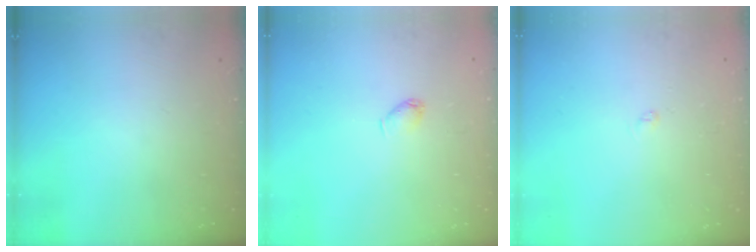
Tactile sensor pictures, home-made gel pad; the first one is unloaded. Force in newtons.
{"total": 2.8, "press": 2.8, "slide": 0.4}
{"total": 1.9, "press": 1.9, "slide": 0.3}